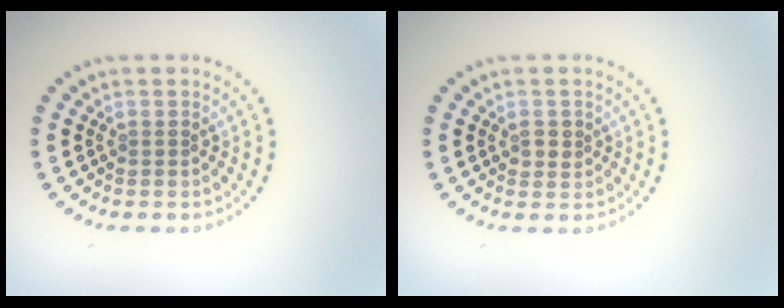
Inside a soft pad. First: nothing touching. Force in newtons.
{"total": 1.3, "press": 1.3, "slide": 0.1}